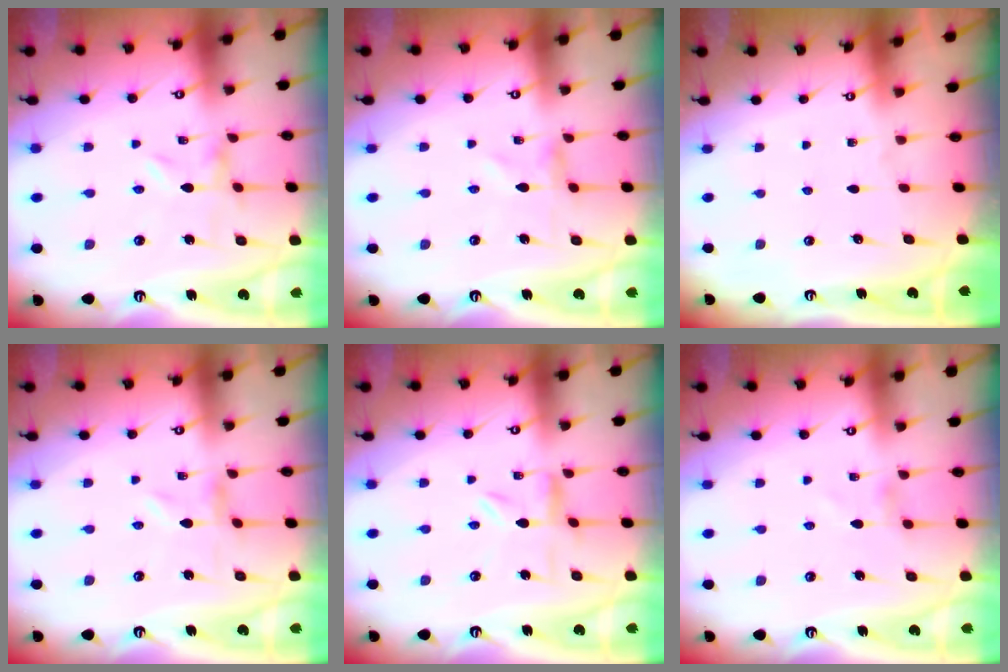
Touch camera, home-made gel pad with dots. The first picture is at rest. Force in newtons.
{"total": 0.0}
{"total": 0.0}
{"total": 0.0}
{"total": 2.1, "press": 2.1, "slide": 0.2}
{"total": 0.0}